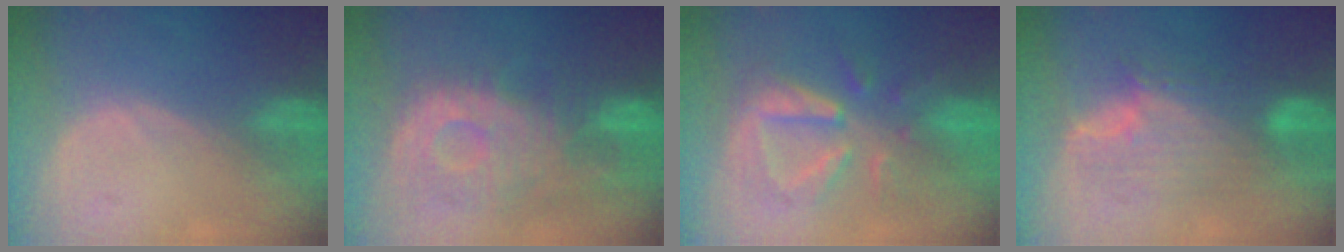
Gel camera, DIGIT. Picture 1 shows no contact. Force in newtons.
{"total": 11.9, "press": 10.7, "slide": 5.3}
{"total": 9.0, "press": 8.6, "slide": 2.4}
{"total": 8.2, "press": 8.2, "slide": 0.2}